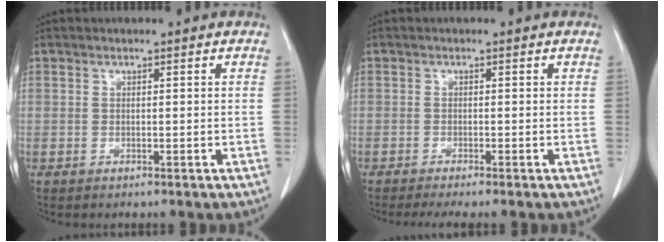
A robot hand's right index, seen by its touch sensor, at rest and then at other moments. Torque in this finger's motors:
{"motor_torque": [0.43, -0.40, 0.13, 0.05]}